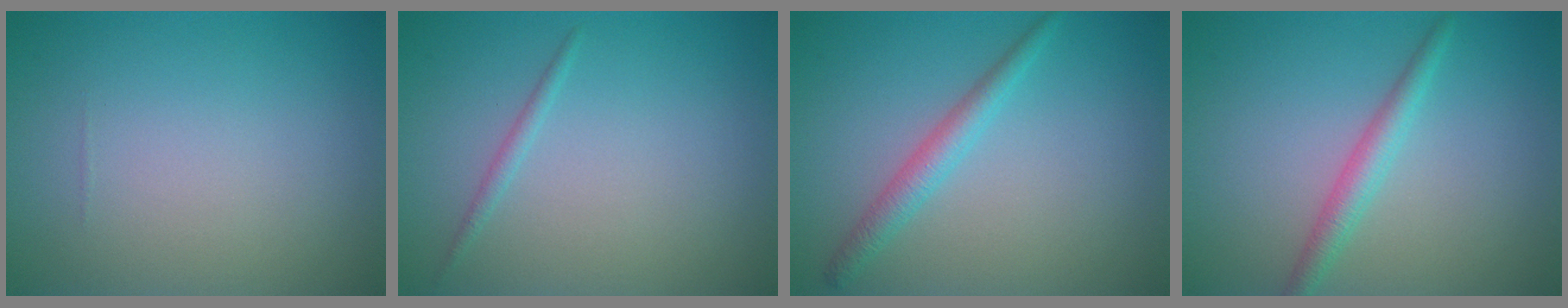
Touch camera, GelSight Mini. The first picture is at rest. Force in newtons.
{"total": 0.9, "press": 0.9, "slide": 0.1}
{"total": 2.2, "press": 2.2, "slide": 0.1}
{"total": 2.3, "press": 2.3, "slide": 0.0}